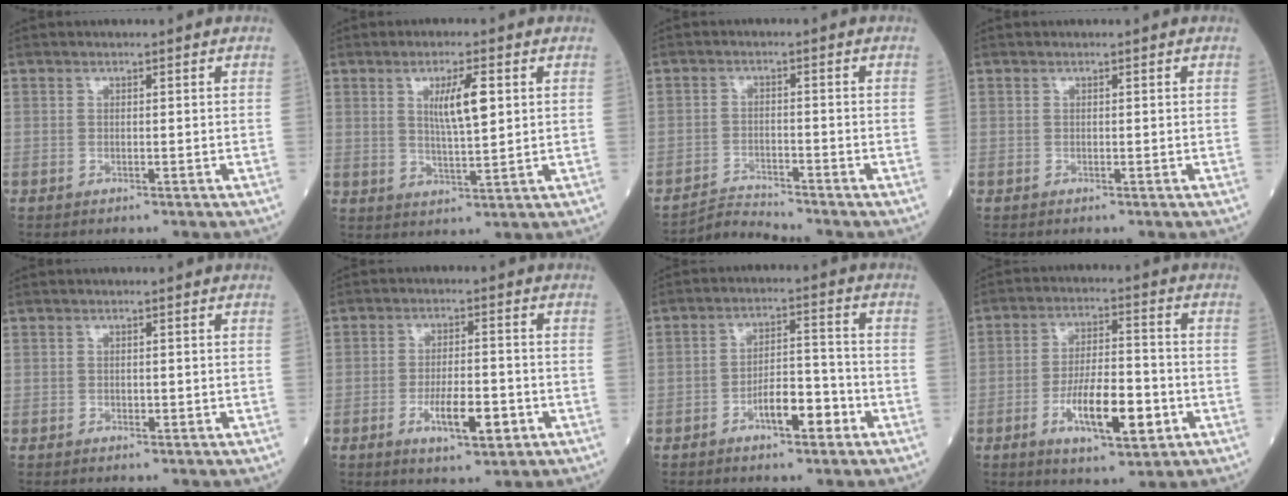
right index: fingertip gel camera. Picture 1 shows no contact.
{"total": 6.1, "force": [1.8, 0.8, 5.8], "torque": [-0.103, -0.001, 0.034]}
{"total": 3.7, "force": [-3.3, -1.2, -1.2], "torque": [0.018, -0.013, -0.057]}
{"total": 0.0}
{"total": 0.5, "force": [-0.2, 0.4, 0.3], "torque": [-0.005, 0.001, -0.004]}
{"total": 6.9, "force": [-2.6, 1.8, 6.1], "torque": [-0.104, -0.004, -0.041]}
{"total": 6.6, "force": [-3.4, 2.1, 5.2], "torque": [-0.087, 0.014, -0.056]}
{"total": 11.4, "force": [-4.0, 3.2, 10.2], "torque": [-0.180, 0.000, -0.066]}